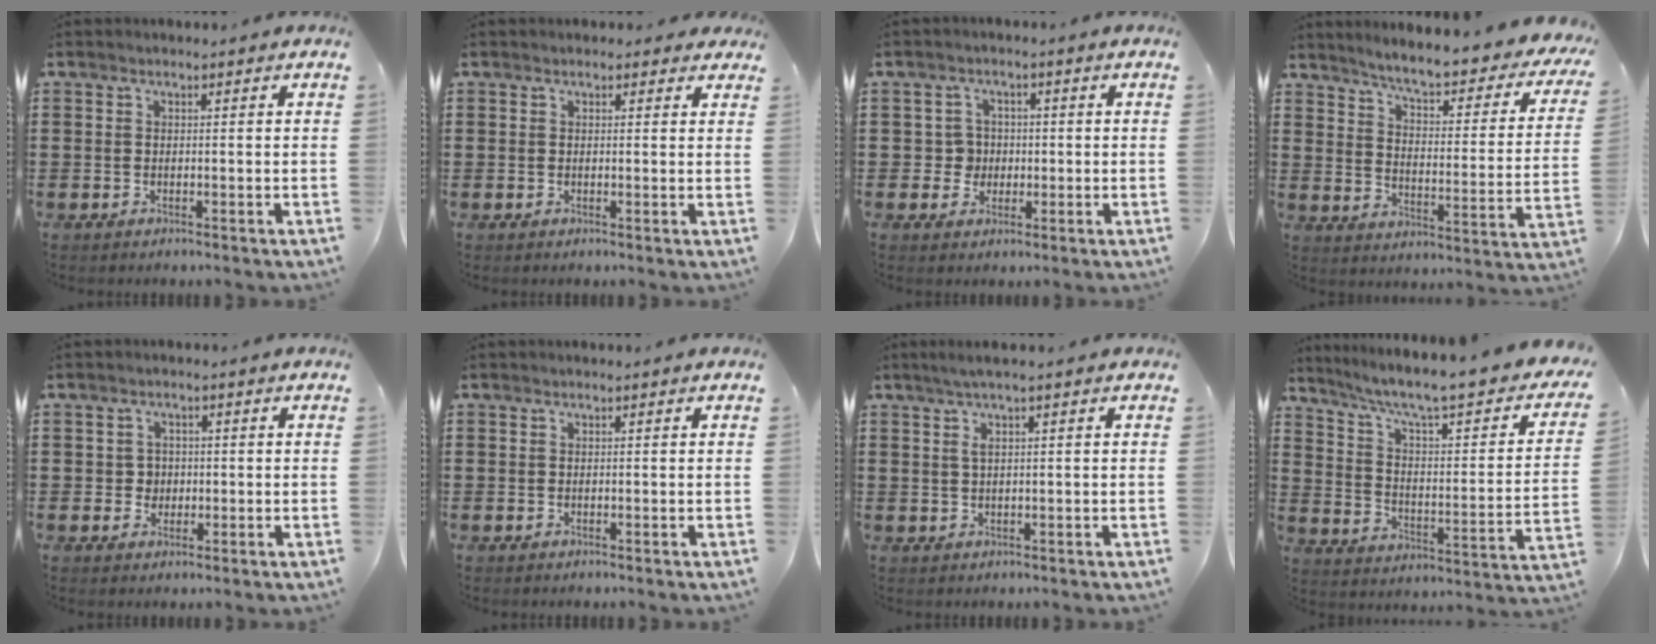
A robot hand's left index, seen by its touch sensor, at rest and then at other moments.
{"total": 1.1, "force": [0.7, 0.7, 0.4], "torque": [-0.002, 0.004, 0.011]}
{"total": 3.4, "force": [-0.3, 3.3, 0.9], "torque": [-0.033, 0.007, -0.011]}
{"total": 5.3, "force": [4.6, -0.2, 2.7], "torque": [-0.075, -0.038, 0.069]}
{"total": 2.2, "force": [-0.1, 2.1, 0.6], "torque": [-0.021, 0.009, -0.006]}
{"total": 0.0}
{"total": 2.2, "force": [0.6, 0.0, 2.2], "torque": [-0.042, 0.000, 0.010]}
{"total": 6.9, "force": [4.9, 0.4, 4.8], "torque": [-0.113, -0.041, 0.074]}